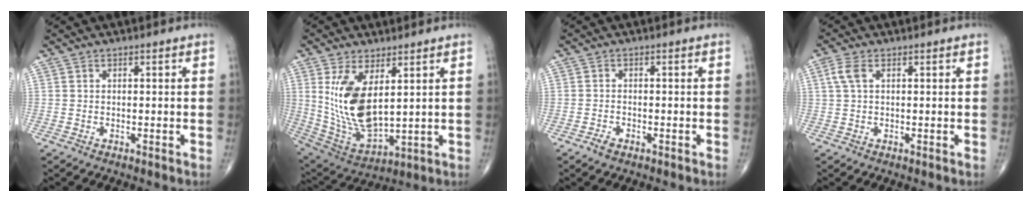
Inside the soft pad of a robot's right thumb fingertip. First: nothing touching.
{"total": 14.5, "force": [3.6, 7.0, 12.2], "torque": [-0.228, -0.025, 0.095]}
{"total": 1.7, "force": [-1.1, 0.9, 0.9], "torque": [-0.017, 0.008, -0.018]}
{"total": 3.0, "force": [0.9, 1.5, 2.4], "torque": [-0.070, 0.014, 0.019]}